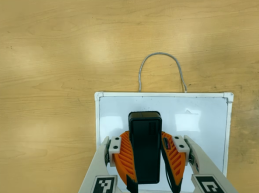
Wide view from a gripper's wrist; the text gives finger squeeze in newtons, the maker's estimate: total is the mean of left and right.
{"total": 9.3, "left": 8.0, "right": 10.6}